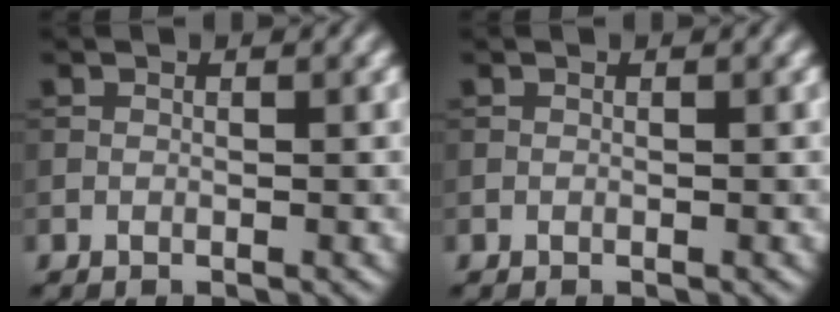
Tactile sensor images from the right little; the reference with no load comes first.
{"total": 0.0}